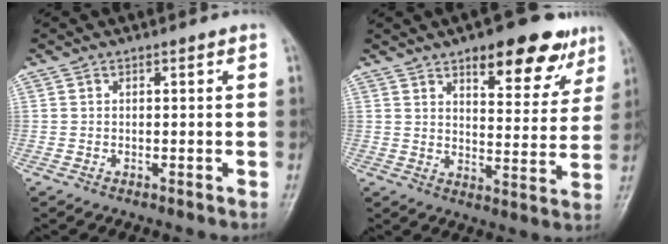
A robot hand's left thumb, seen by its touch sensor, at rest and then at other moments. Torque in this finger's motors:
{"motor_torque": [0.38, 0.24, 0.33, 0.05, 0.20]}